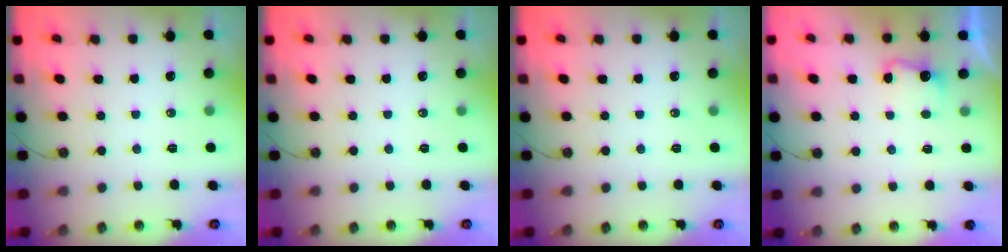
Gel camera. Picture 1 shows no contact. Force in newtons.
{"total": 0.0}
{"total": 0.0}
{"total": 3.0, "press": 2.8, "slide": 1.0}